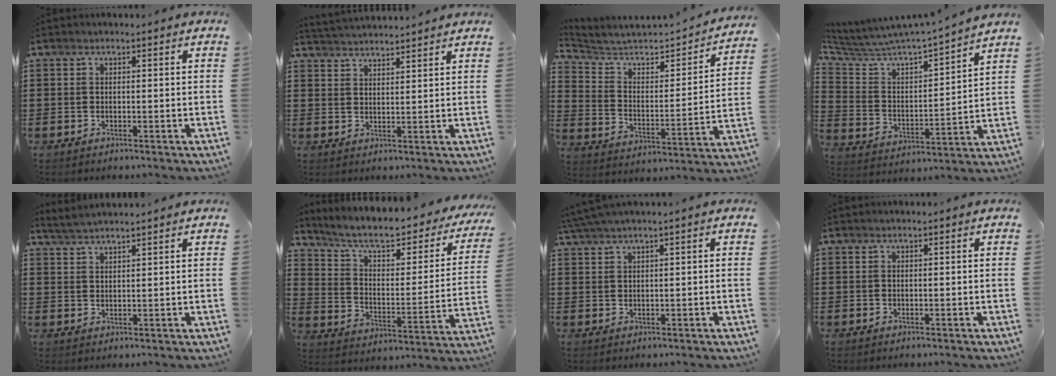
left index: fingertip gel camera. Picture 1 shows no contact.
{"total": 2.8, "force": [2.7, -0.3, -0.2], "torque": [-0.005, -0.008, 0.051]}
{"total": 4.3, "force": [3.7, 1.2, 1.7], "torque": [-0.059, -0.030, 0.053]}
{"total": 4.8, "force": [4.6, 0.5, 1.4], "torque": [-0.056, -0.051, 0.069]}
{"total": 2.3, "force": [2.2, -0.3, 0.4], "torque": [-0.014, 0.000, 0.043]}
{"total": 6.9, "force": [5.4, 1.7, 4.0], "torque": [-0.101, -0.036, 0.087]}
{"total": 2.0, "force": [1.5, -0.4, 1.3], "torque": [-0.026, 0.001, 0.028]}
{"total": 0.0}